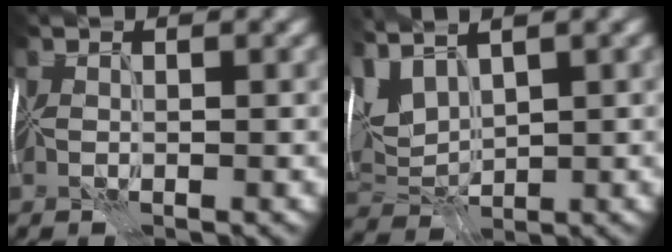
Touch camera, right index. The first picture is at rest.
{"total": 4.9, "force": [2.5, 2.2, 3.6], "torque": [-0.094, 0.012, 0.049]}